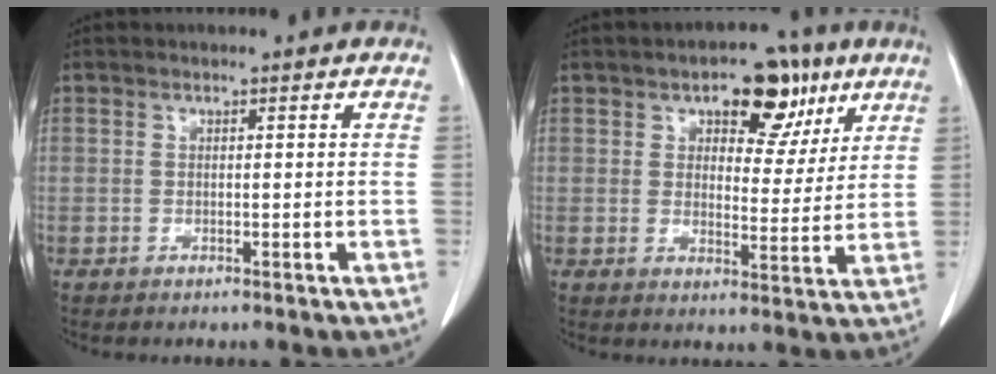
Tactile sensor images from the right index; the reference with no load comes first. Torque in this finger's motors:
{"motor_torque": [0.26, 0.24, 0.16, 0.06]}